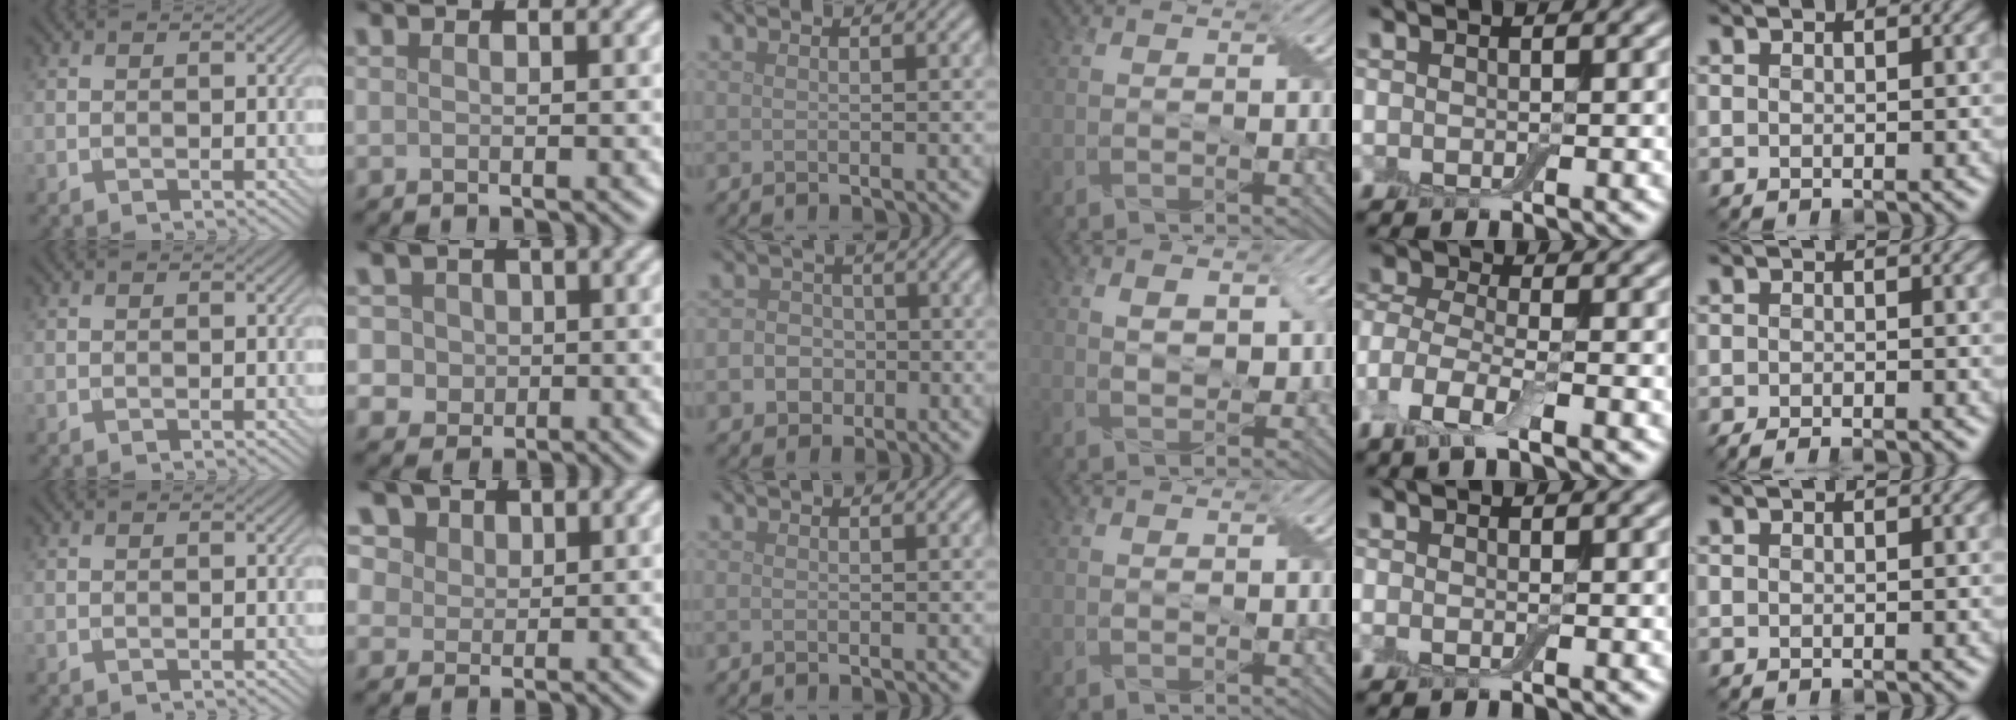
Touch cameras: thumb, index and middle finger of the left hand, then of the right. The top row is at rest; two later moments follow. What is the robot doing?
{"motion": "fold", "object": "cloth"}